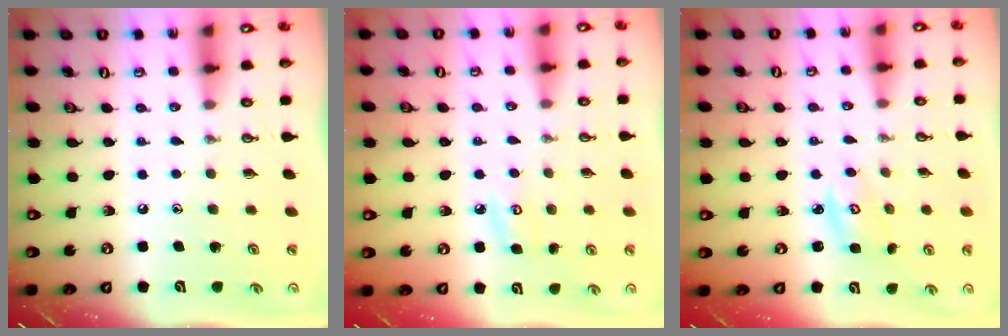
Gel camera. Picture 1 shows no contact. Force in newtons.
{"total": 5.2, "press": 5.2, "slide": 0.6}
{"total": 2.8, "press": 2.8, "slide": 0.2}